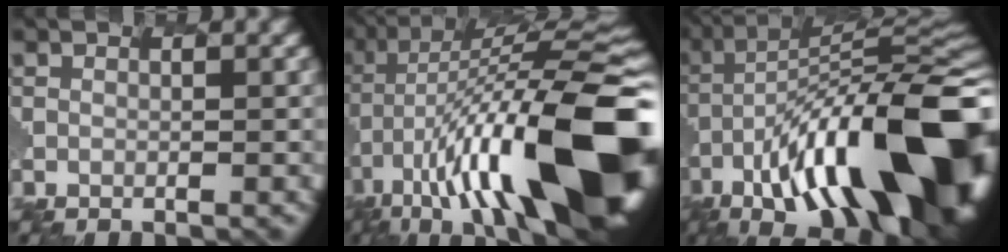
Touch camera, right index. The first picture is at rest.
{"total": 17.3, "force": [-4.8, 5.4, 15.7], "torque": [-0.268, 0.025, -0.096]}
{"total": 15.9, "force": [-5.9, 5.7, 13.6], "torque": [-0.226, 0.033, -0.114]}